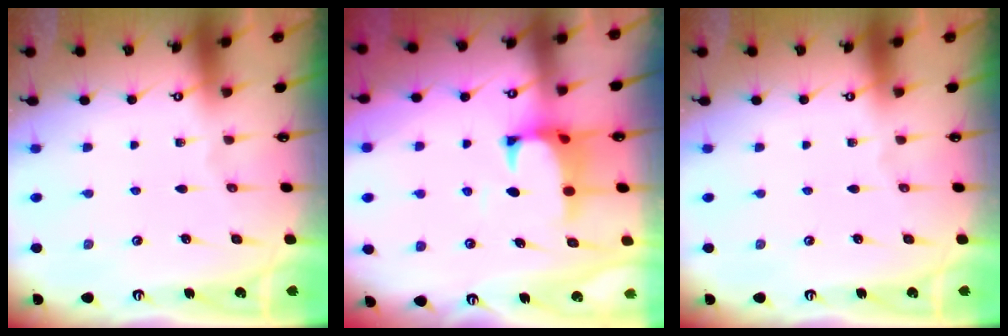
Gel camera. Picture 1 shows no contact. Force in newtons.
{"total": 1.3, "press": 0.8, "slide": 1.0}
{"total": 0.0}